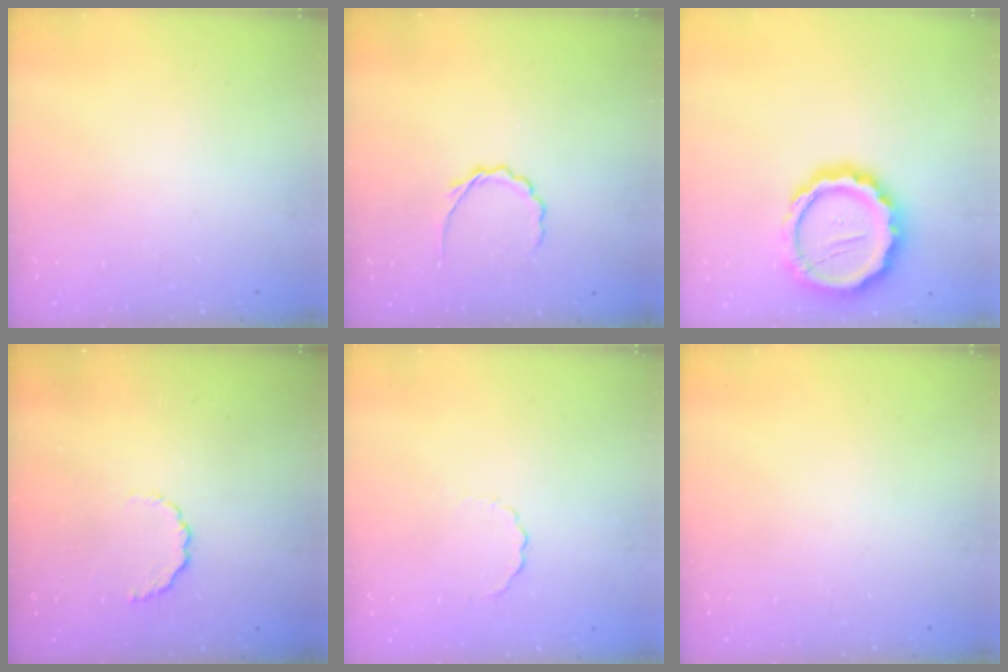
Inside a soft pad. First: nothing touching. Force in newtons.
{"total": 4.2, "press": 4.0, "slide": 1.1}
{"total": 17.5, "press": 17.2, "slide": 3.3}
{"total": 4.7, "press": 4.4, "slide": 1.4}
{"total": 2.4, "press": 2.2, "slide": 0.9}
{"total": 0.0}